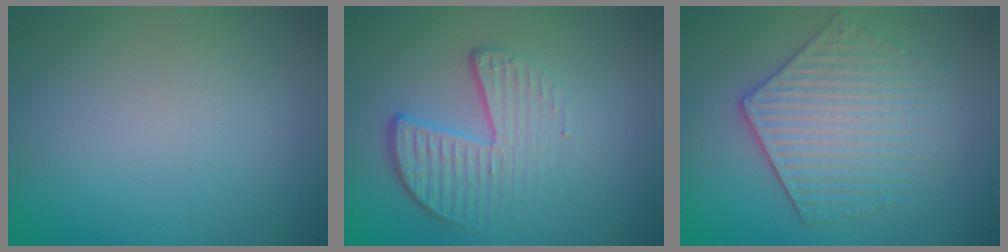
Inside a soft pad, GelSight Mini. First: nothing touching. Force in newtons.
{"total": 4.3, "press": 2.9, "slide": 3.2}
{"total": 4.5, "press": 3.8, "slide": 2.3}